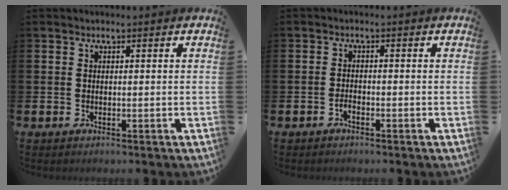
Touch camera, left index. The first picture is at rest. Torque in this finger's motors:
{"motor_torque": [0.32, 0.17, 0.00, 0.01]}